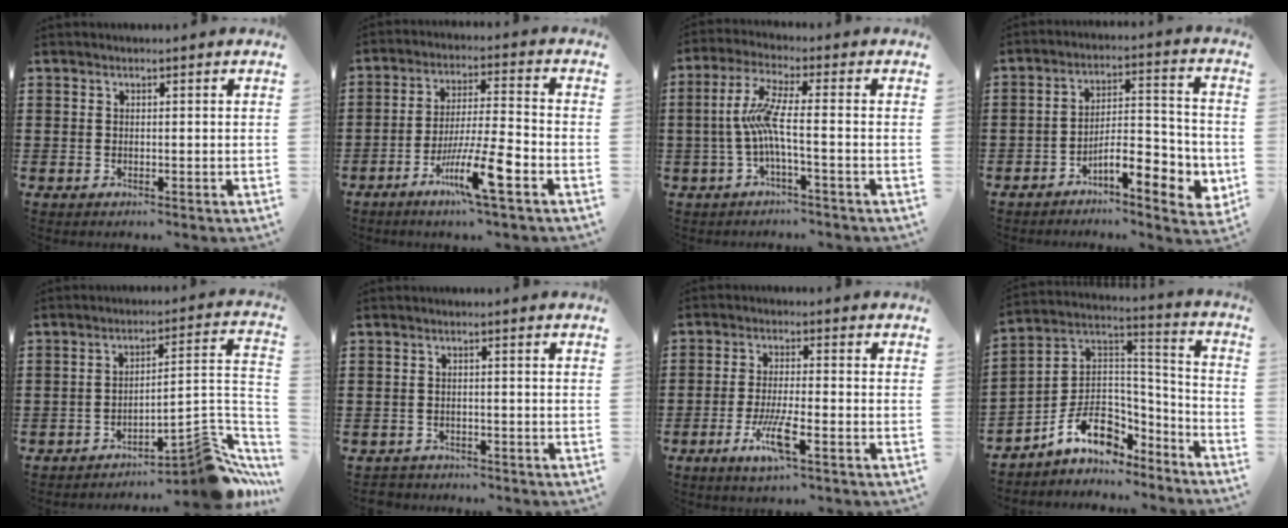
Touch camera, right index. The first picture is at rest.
{"total": 10.5, "force": [-5.3, 1.2, 9.0], "torque": [-0.169, -0.001, -0.099]}
{"total": 7.0, "force": [-1.6, 0.5, 6.8], "torque": [-0.150, -0.012, -0.040]}
{"total": 7.7, "force": [-3.8, 2.4, 6.3], "torque": [-0.094, 0.004, -0.065]}
{"total": 8.8, "force": [-7.0, 2.3, 4.9], "torque": [-0.047, 0.001, -0.132]}
{"total": 1.4, "force": [-1.3, 0.4, -0.2], "torque": [-0.001, 0.004, -0.032]}
{"total": 6.3, "force": [-3.1, 0.8, 5.5], "torque": [-0.114, -0.014, -0.059]}
{"total": 10.2, "force": [-4.8, 7.2, 5.4], "torque": [-0.105, -0.006, -0.088]}